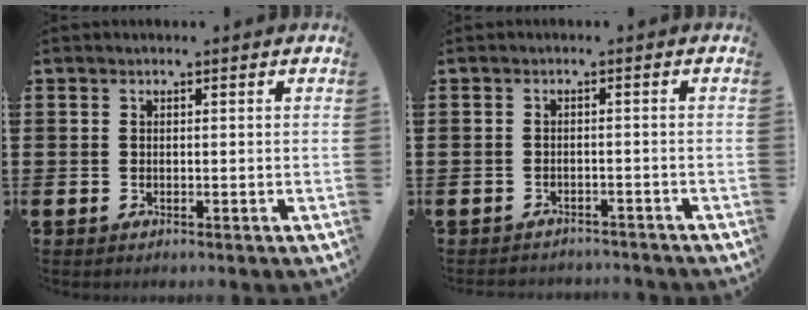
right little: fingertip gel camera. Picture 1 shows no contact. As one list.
[{"total": 1.3, "force": [-1.2, -0.1, -0.4], "torque": [0.004, 0.002, -0.026]}]